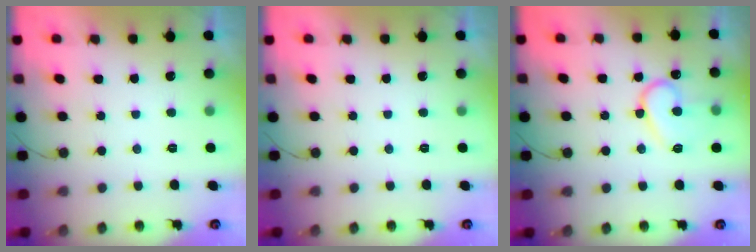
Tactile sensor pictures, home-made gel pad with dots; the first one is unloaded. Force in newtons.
{"total": 0.0}
{"total": 12.9, "press": 12.8, "slide": 1.4}